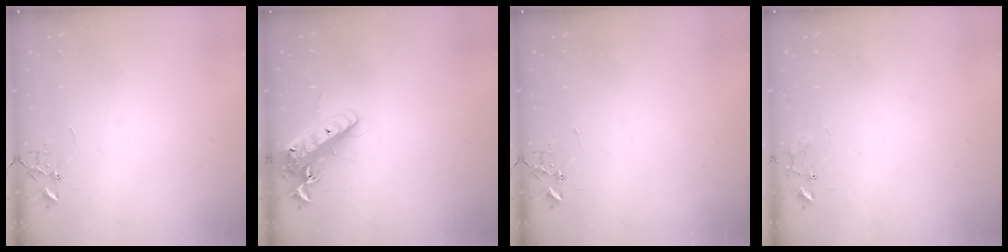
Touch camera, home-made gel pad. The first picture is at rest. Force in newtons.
{"total": 15.0, "press": 14.7, "slide": 3.1}
{"total": 0.0}
{"total": 8.6, "press": 8.6, "slide": 0.5}